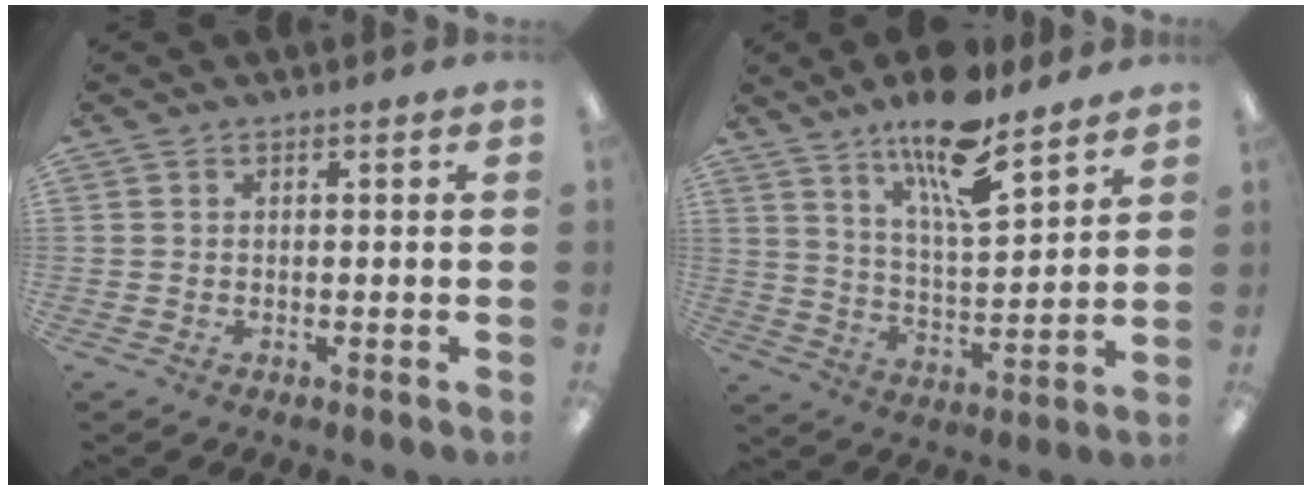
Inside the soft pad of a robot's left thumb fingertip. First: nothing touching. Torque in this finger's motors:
{"motor_torque": [0.24, 0.27, 1.50, -1.27, 0.10]}